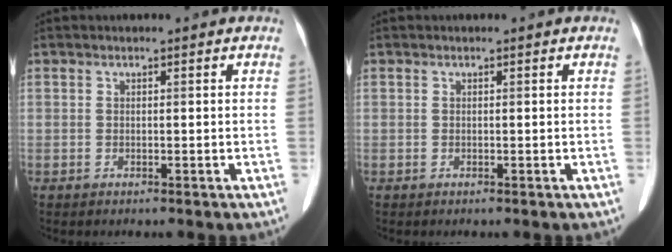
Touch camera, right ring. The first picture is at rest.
{"total": 0.0}